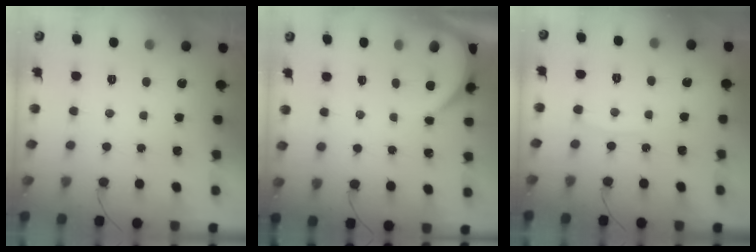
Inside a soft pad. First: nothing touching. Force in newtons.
{"total": 3.9, "press": 3.9, "slide": 0.6}
{"total": 4.8, "press": 4.8, "slide": 0.4}